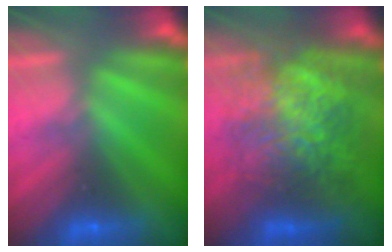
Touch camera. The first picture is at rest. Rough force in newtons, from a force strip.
{"total": 7.6}